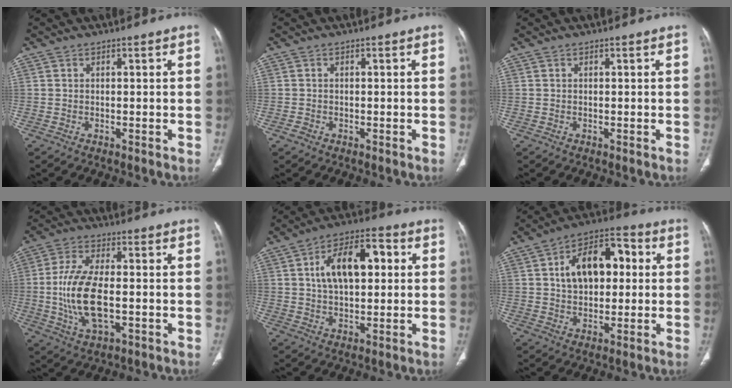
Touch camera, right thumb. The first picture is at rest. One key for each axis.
{"total": 0.8, "fx": -0.5, "fy": 0.6, "fz": 0.3, "tx": -0.005, "ty": 0.002, "tz": -0.012}
{"total": 0.0}
{"total": 13.7, "fx": -1.5, "fy": 6.5, "fz": 12.0, "tx": -0.245, "ty": 0.007, "tz": -0.027}
{"total": 13.9, "fx": 2.8, "fy": 7.5, "fz": 11.4, "tx": -0.173, "ty": 0.021, "tz": 0.042}
{"total": 14.9, "fx": 2.6, "fy": 9.1, "fz": 11.5, "tx": -0.154, "ty": 0.025, "tz": 0.036}